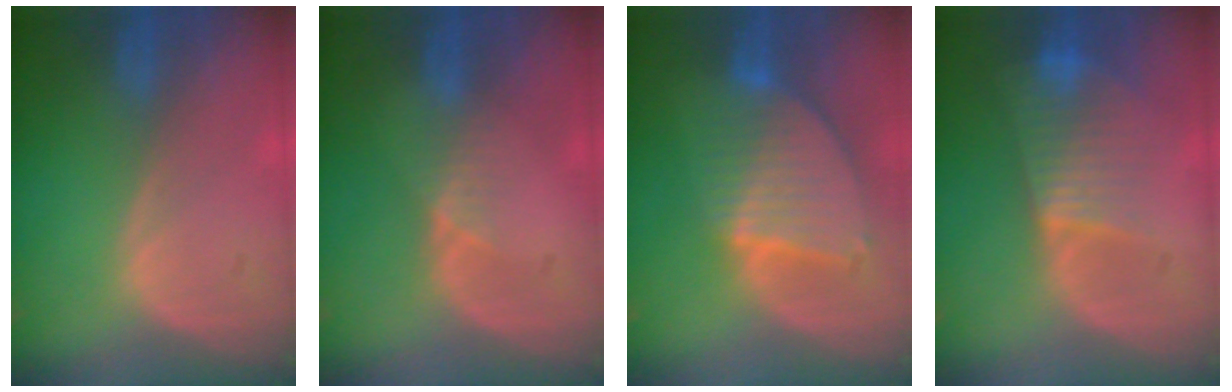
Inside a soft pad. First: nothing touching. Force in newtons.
{"total": 2.3, "press": 1.8, "slide": 1.4}
{"total": 8.5, "press": 7.4, "slide": 4.1}
{"total": 7.9, "press": 6.7, "slide": 4.3}